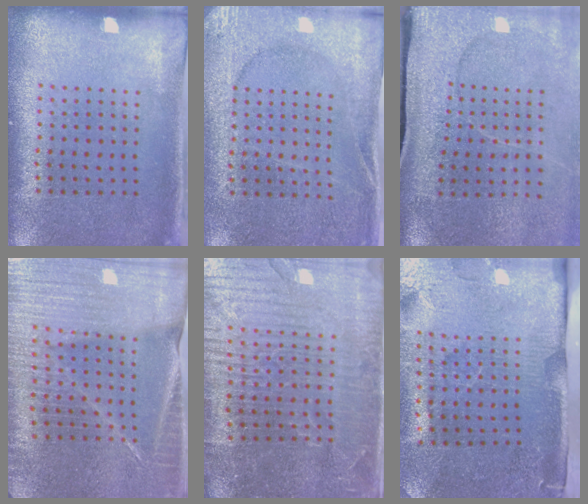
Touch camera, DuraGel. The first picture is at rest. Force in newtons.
{"total": 2.7, "press": 2.7, "slide": 0.3}
{"total": 4.1, "press": 3.4, "slide": 2.4}
{"total": 4.9, "press": 4.4, "slide": 2.0}
{"total": 5.1, "press": 4.6, "slide": 2.1}
{"total": 4.5, "press": 3.7, "slide": 2.5}